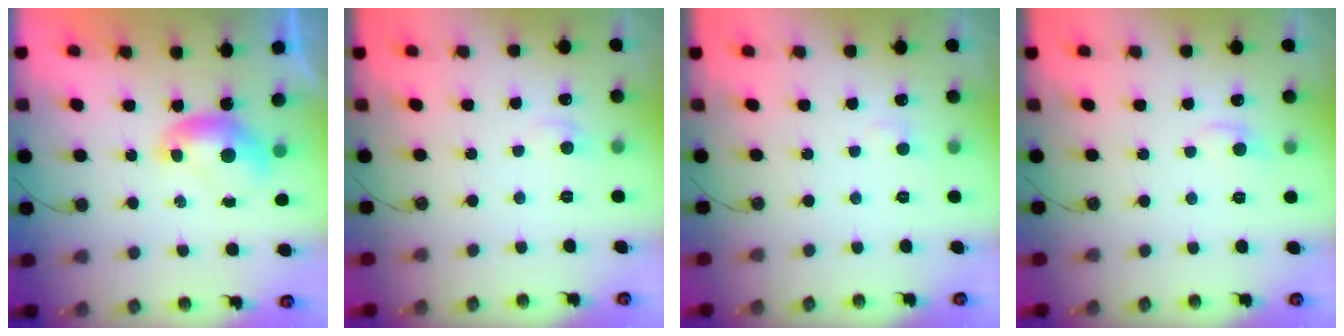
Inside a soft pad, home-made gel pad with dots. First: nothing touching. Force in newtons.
{"total": 0.9, "press": 0.4, "slide": 0.8}
{"total": 2.0, "press": 1.9, "slide": 0.6}
{"total": 0.8, "press": 0.1, "slide": 0.8}